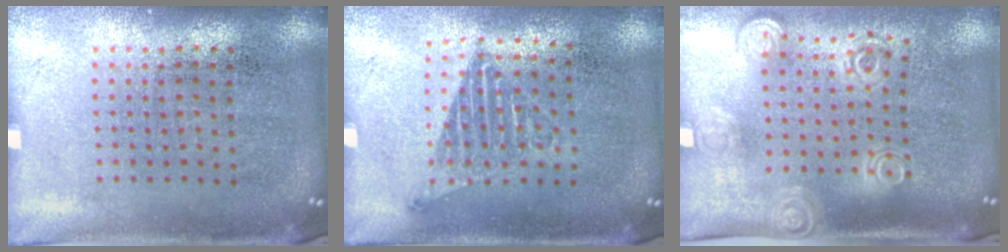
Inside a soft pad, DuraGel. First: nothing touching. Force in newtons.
{"total": 1.2, "press": 1.0, "slide": 0.6}
{"total": 1.9, "press": 1.4, "slide": 1.3}